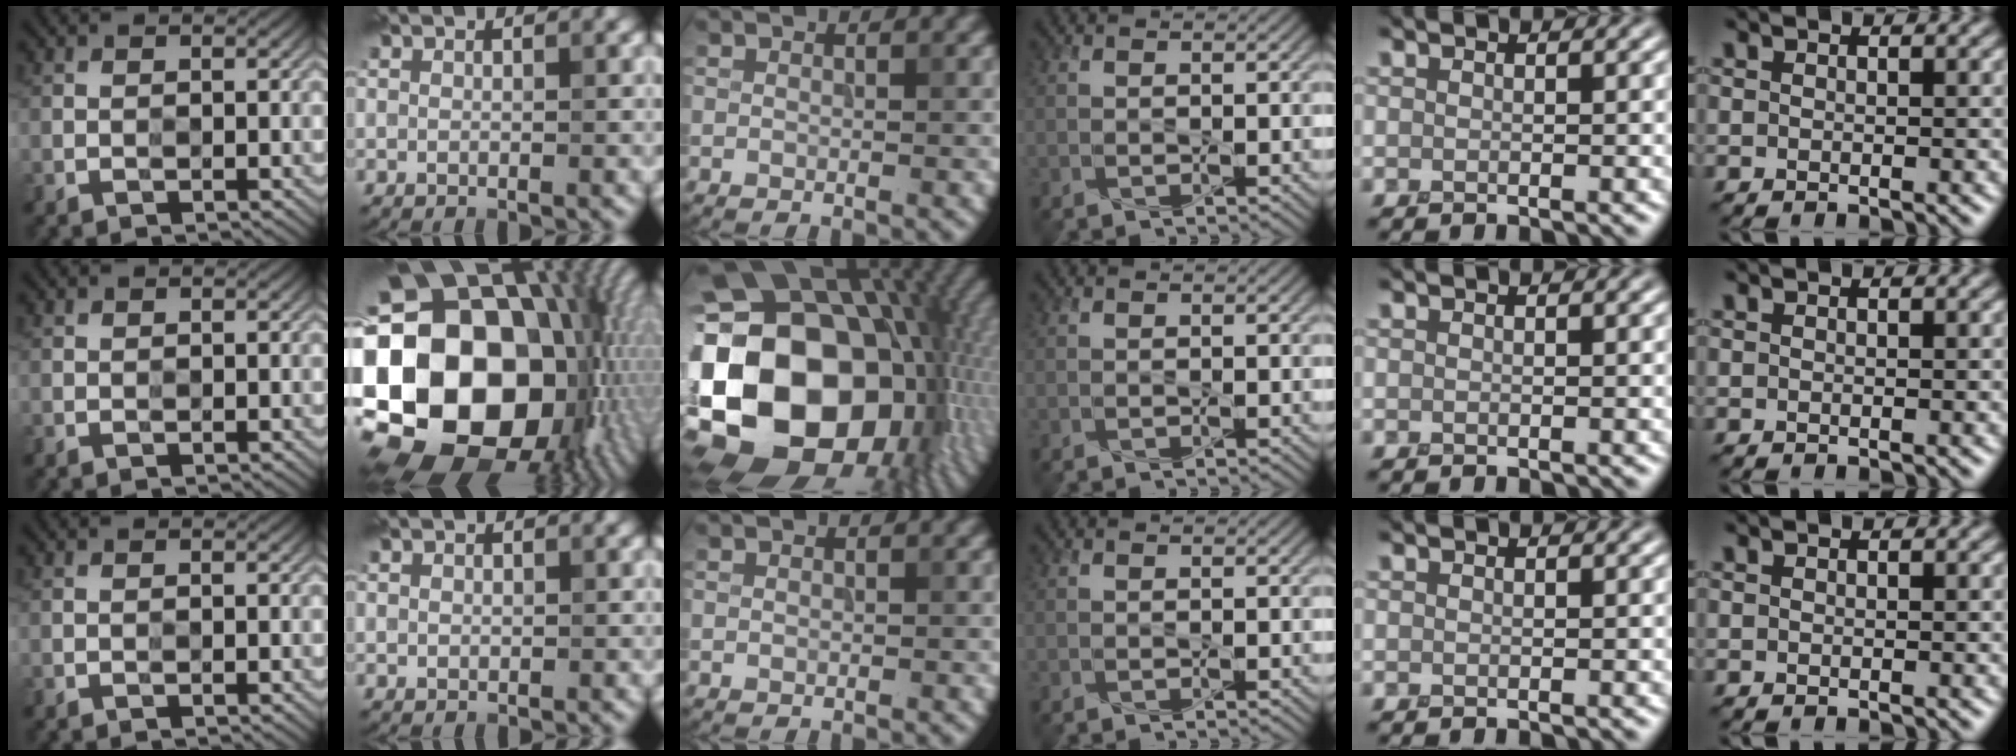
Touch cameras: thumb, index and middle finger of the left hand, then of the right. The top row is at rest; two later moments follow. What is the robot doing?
{"motion": "press", "object": "memory foam"}